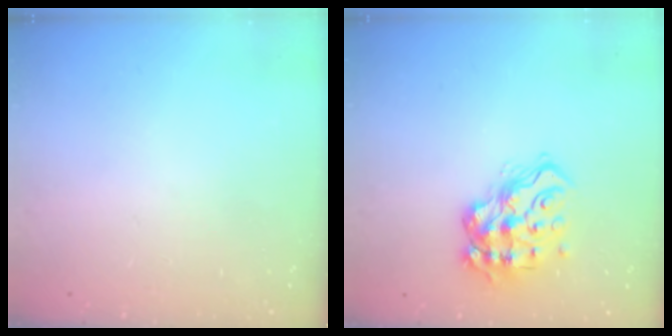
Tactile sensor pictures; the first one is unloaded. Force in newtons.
{"total": 15.7, "press": 15.6, "slide": 1.6}